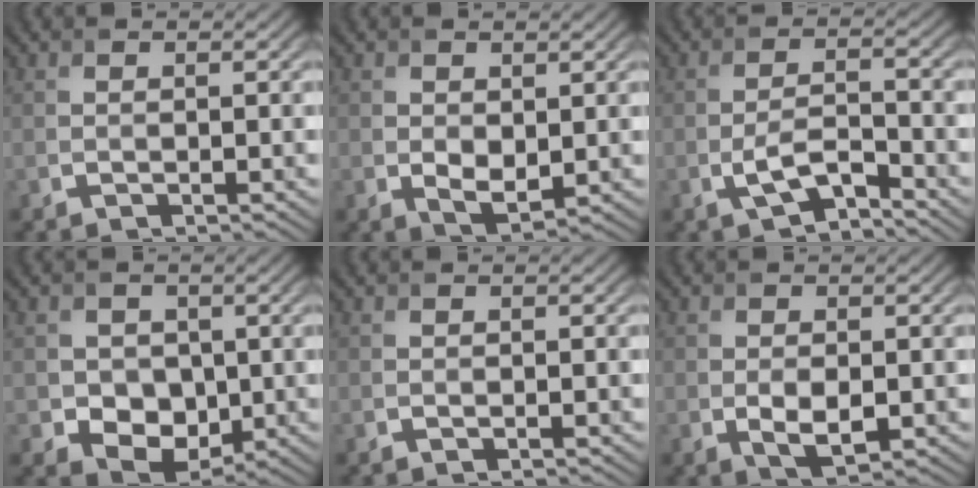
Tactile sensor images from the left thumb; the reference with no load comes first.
{"total": 3.0, "force": [0.1, 1.9, 2.3], "torque": [-0.048, -0.008, 0.008]}
{"total": 4.5, "force": [-2.6, 1.6, 3.3], "torque": [-0.077, -0.003, -0.051]}
{"total": 6.0, "force": [-0.4, 5.0, 3.2], "torque": [-0.064, -0.011, -0.014]}
{"total": 0.0}
{"total": 3.1, "force": [-0.5, 1.7, 2.6], "torque": [-0.052, -0.012, -0.003]}